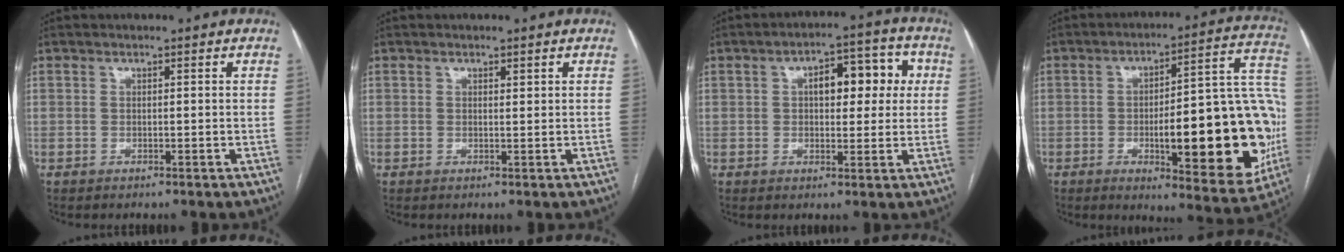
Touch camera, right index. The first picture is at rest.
{"total": 0.6, "force": [0.4, 0.2, 0.4], "torque": [-0.008, -0.003, 0.006]}
{"total": 8.9, "force": [1.8, 4.2, 7.6], "torque": [-0.095, 0.035, 0.025]}
{"total": 25.6, "force": [-4.9, 6.2, 24.3], "torque": [-0.257, 0.023, -0.050]}